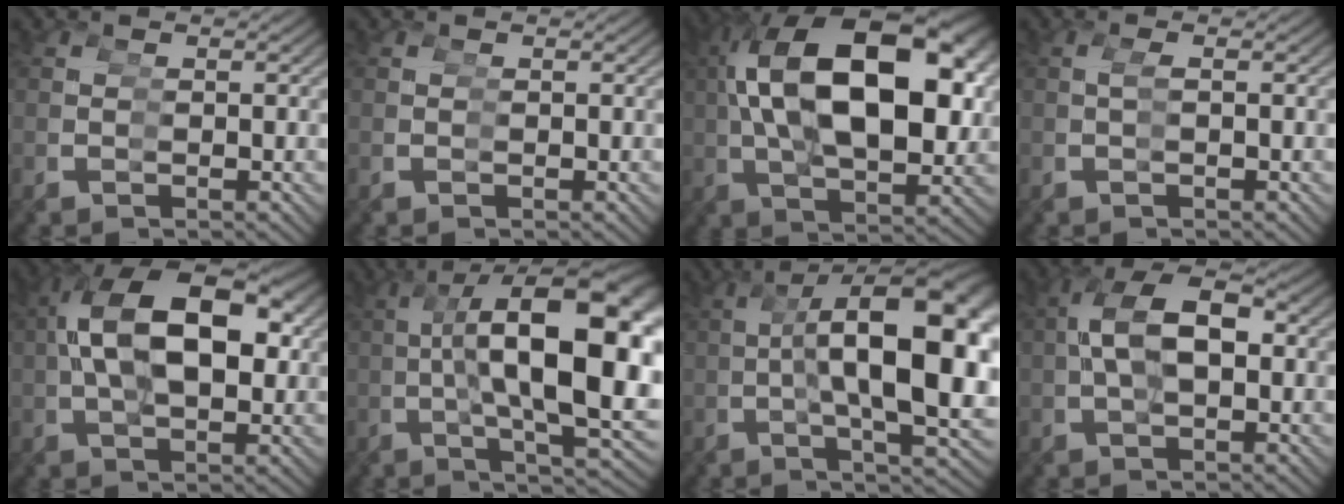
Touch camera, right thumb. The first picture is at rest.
{"total": 0.0}
{"total": 19.3, "force": [2.2, 10.7, 15.9], "torque": [-0.277, -0.019, 0.049]}
{"total": 0.8, "force": [-0.3, -0.5, 0.6], "torque": [-0.021, 0.006, -0.001]}
{"total": 11.9, "force": [1.6, 6.7, 9.8], "torque": [-0.173, -0.007, 0.031]}
{"total": 18.2, "force": [0.6, 8.1, 16.3], "torque": [-0.243, -0.020, 0.021]}
{"total": 15.8, "force": [0.8, 6.4, 14.4], "torque": [-0.205, -0.009, 0.017]}
{"total": 7.2, "force": [0.8, 3.9, 6.0], "torque": [-0.116, 0.000, 0.013]}